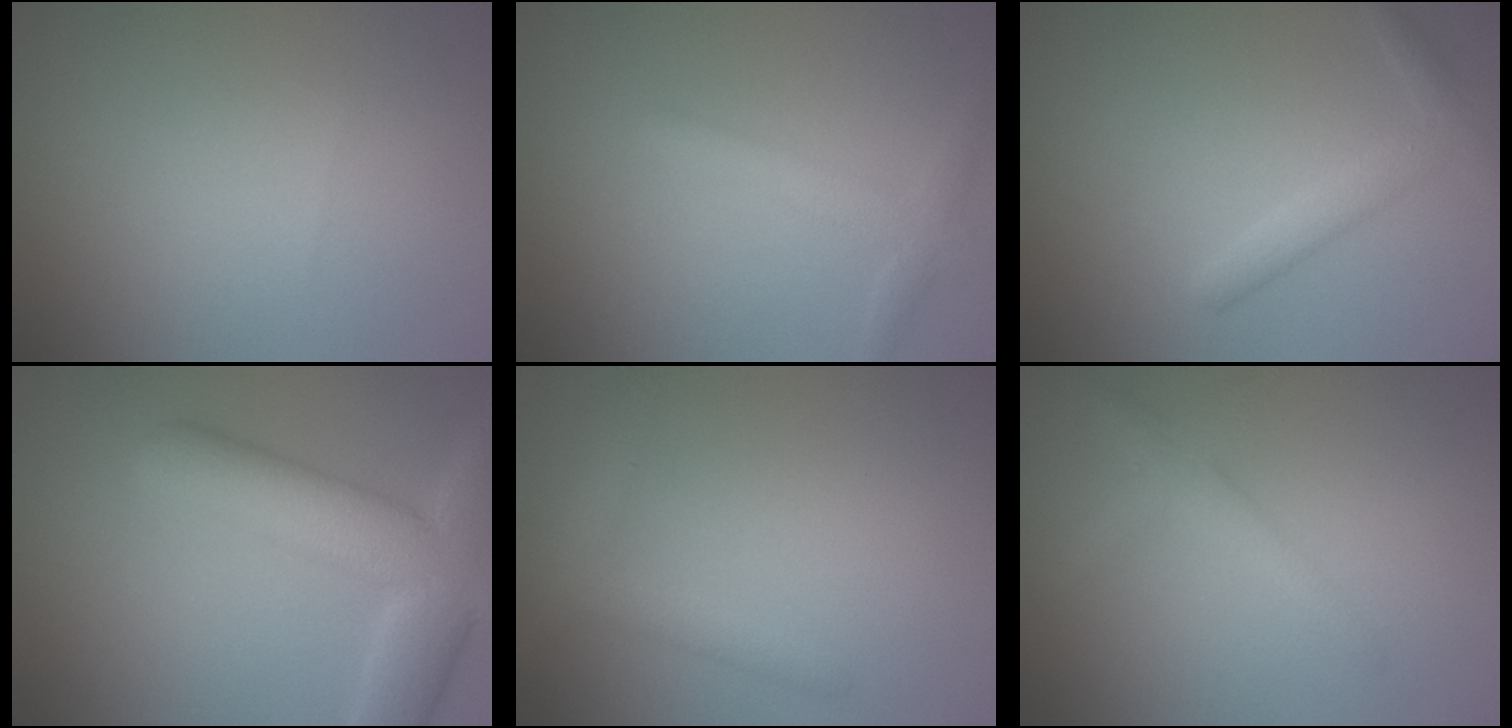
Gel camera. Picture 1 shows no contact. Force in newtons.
{"total": 2.2, "press": 2.2, "slide": 0.2}
{"total": 2.2, "press": 2.2, "slide": 0.1}
{"total": 8.8, "press": 8.8, "slide": 0.7}
{"total": 2.6, "press": 2.6, "slide": 0.0}
{"total": 2.5, "press": 2.5, "slide": 0.1}